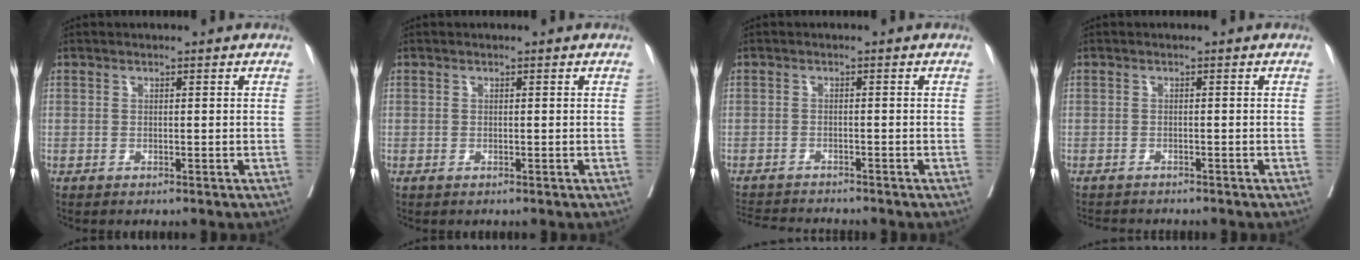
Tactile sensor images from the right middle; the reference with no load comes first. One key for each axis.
{"total": 0.0}
{"total": 5.6, "fx": -5.5, "fy": -0.1, "fz": 1.1, "tx": -0.011, "ty": -0.012, "tz": -0.090}
{"total": 3.0, "fx": -2.9, "fy": 0.5, "fz": 0.6, "tx": -0.006, "ty": -0.007, "tz": -0.043}